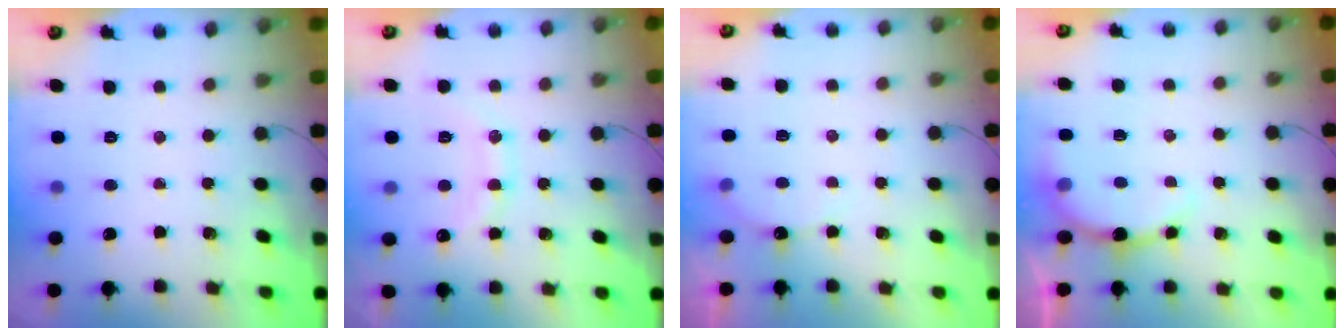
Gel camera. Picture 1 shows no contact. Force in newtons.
{"total": 12.6, "press": 12.6, "slide": 1.0}
{"total": 5.3, "press": 5.2, "slide": 1.2}
{"total": 5.6, "press": 5.6, "slide": 0.8}